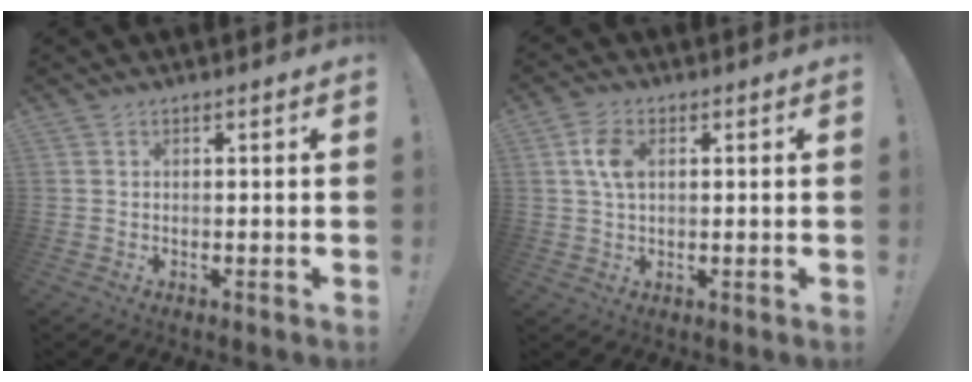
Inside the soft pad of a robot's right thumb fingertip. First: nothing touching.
{"total": 6.5, "force": [1.8, 4.0, 4.8], "torque": [-0.091, -0.001, 0.029]}